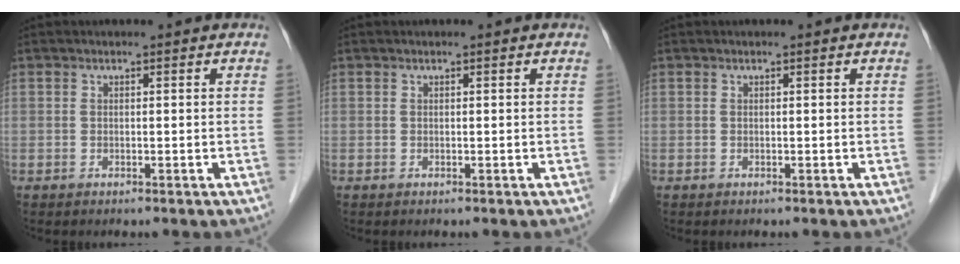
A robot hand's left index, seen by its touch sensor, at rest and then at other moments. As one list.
[{"total": 0.0}, {"total": 0.0}]